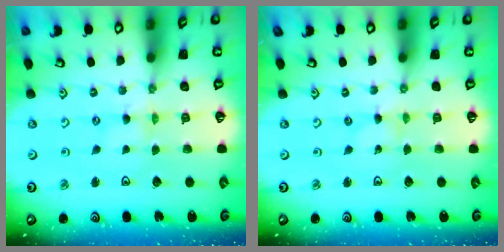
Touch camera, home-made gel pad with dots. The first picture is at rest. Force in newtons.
{"total": 0.0}